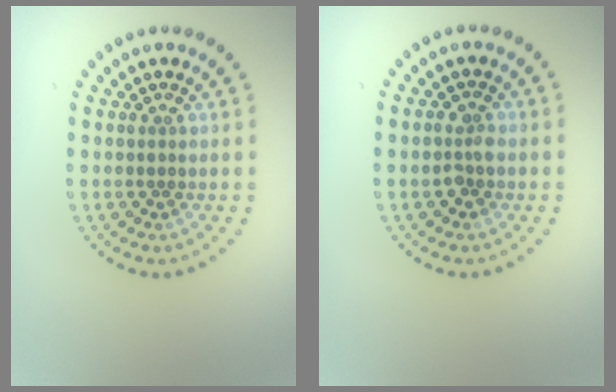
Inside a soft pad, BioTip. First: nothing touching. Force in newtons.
{"total": 1.4, "press": 1.4, "slide": 0.4}